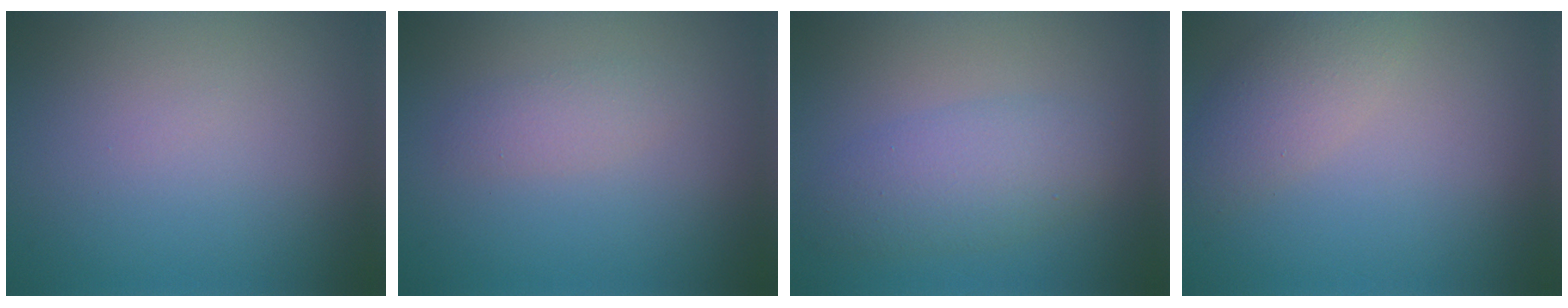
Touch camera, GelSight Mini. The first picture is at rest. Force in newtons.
{"total": 1.5, "press": 1.5, "slide": 0.1}
{"total": 4.0, "press": 4.0, "slide": 0.2}
{"total": 2.9, "press": 2.9, "slide": 0.2}